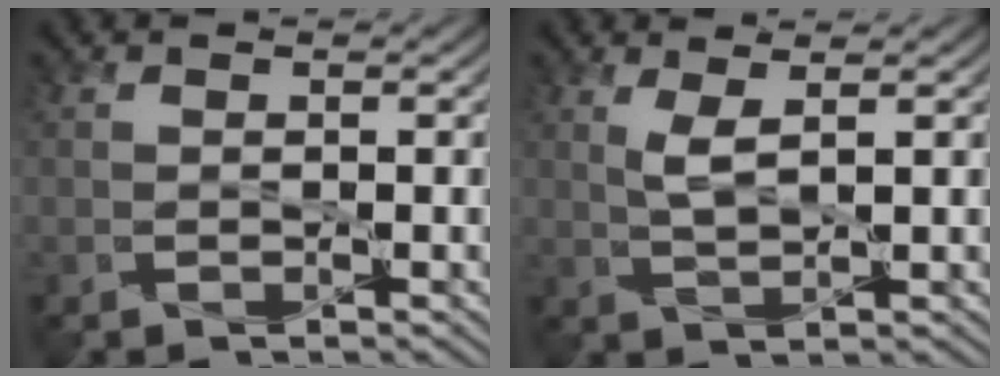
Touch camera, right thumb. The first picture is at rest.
{"total": 2.6, "force": [1.3, 0.5, 2.2], "torque": [-0.052, 0.000, 0.029]}